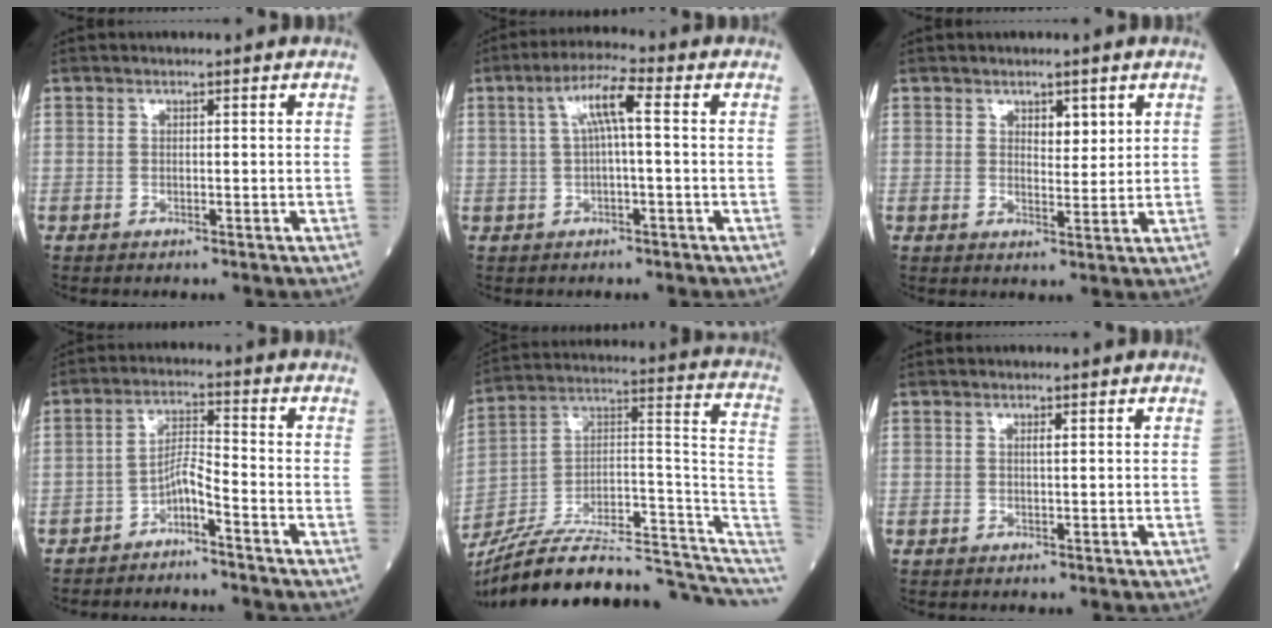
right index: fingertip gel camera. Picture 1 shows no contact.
{"total": 6.1, "force": [1.2, 0.7, 5.9], "torque": [-0.112, 0.024, 0.021]}
{"total": 2.8, "force": [1.5, 1.3, 2.1], "torque": [-0.029, -0.002, 0.025]}
{"total": 3.9, "force": [-3.0, 0.3, 2.5], "torque": [-0.045, 0.005, -0.057]}
{"total": 29.1, "force": [-25.3, 5.0, 13.5], "torque": [-0.171, 0.024, -0.380]}
{"total": 0.6, "force": [0.2, 0.0, 0.6], "torque": [-0.013, 0.000, 0.003]}